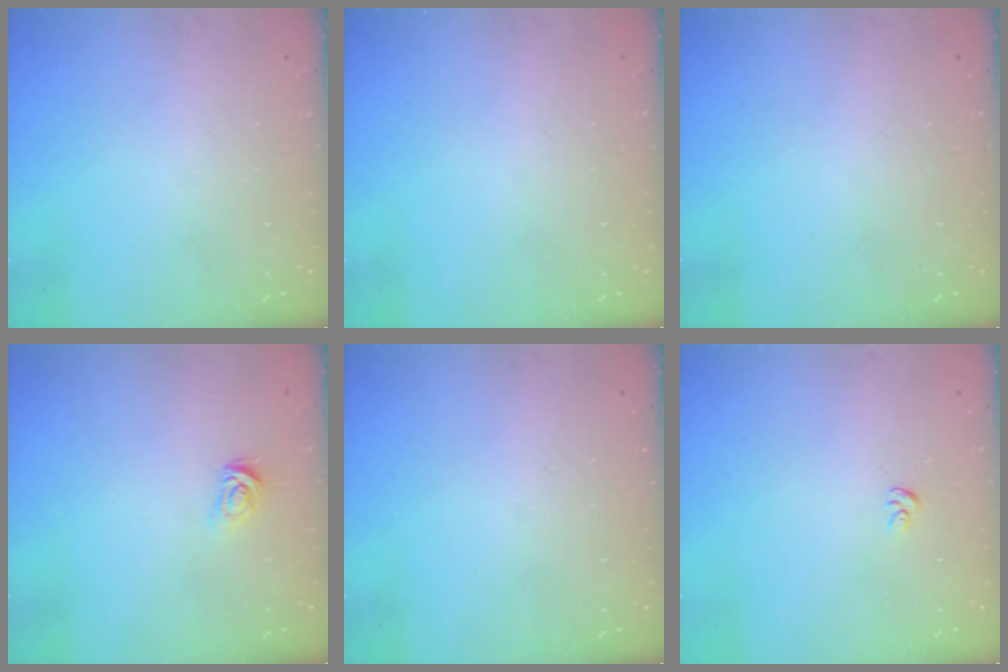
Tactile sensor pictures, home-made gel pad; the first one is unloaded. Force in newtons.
{"total": 0.0}
{"total": 0.0}
{"total": 2.6, "press": 2.6, "slide": 0.3}
{"total": 0.0}
{"total": 2.4, "press": 2.4, "slide": 0.1}